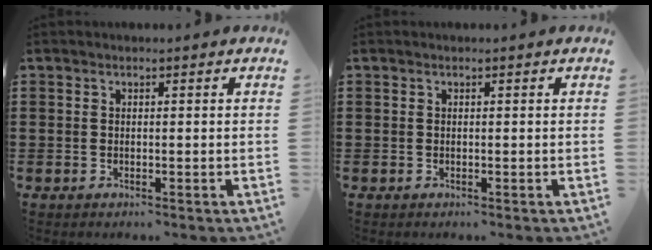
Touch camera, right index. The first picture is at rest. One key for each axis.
{"total": 0.0}